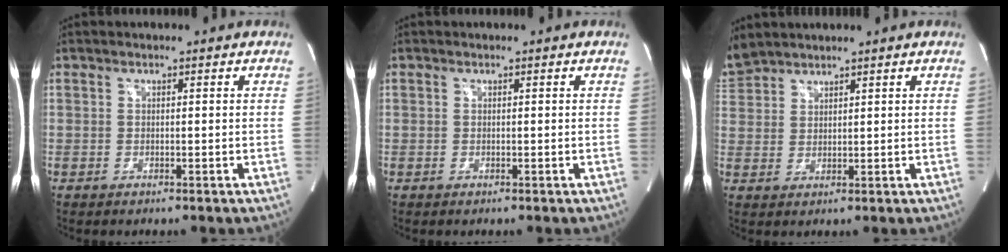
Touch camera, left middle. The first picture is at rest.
{"total": 0.0}
{"total": 4.4, "force": [4.2, 1.0, 0.3], "torque": [-0.019, 0.020, 0.090]}